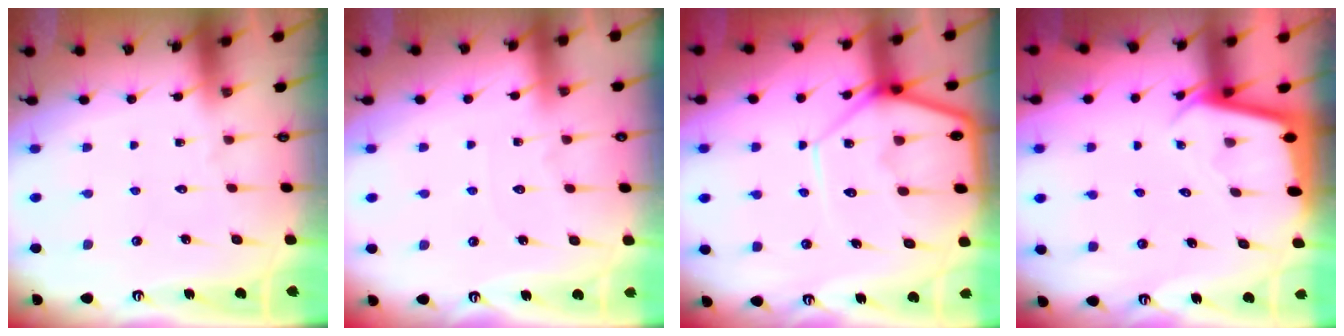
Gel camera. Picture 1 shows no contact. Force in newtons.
{"total": 4.0, "press": 4.0, "slide": 0.5}
{"total": 11.4, "press": 11.3, "slide": 0.7}
{"total": 2.3, "press": 2.3, "slide": 0.1}